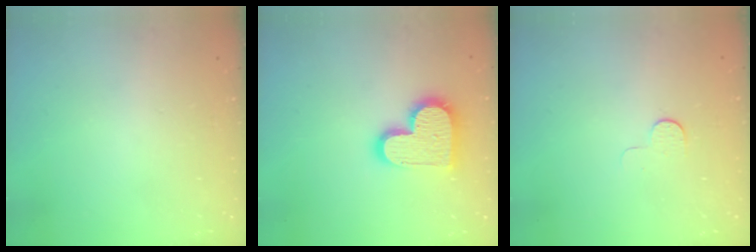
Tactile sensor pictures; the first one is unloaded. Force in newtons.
{"total": 16.2, "press": 16.1, "slide": 1.3}
{"total": 4.2, "press": 4.1, "slide": 1.0}